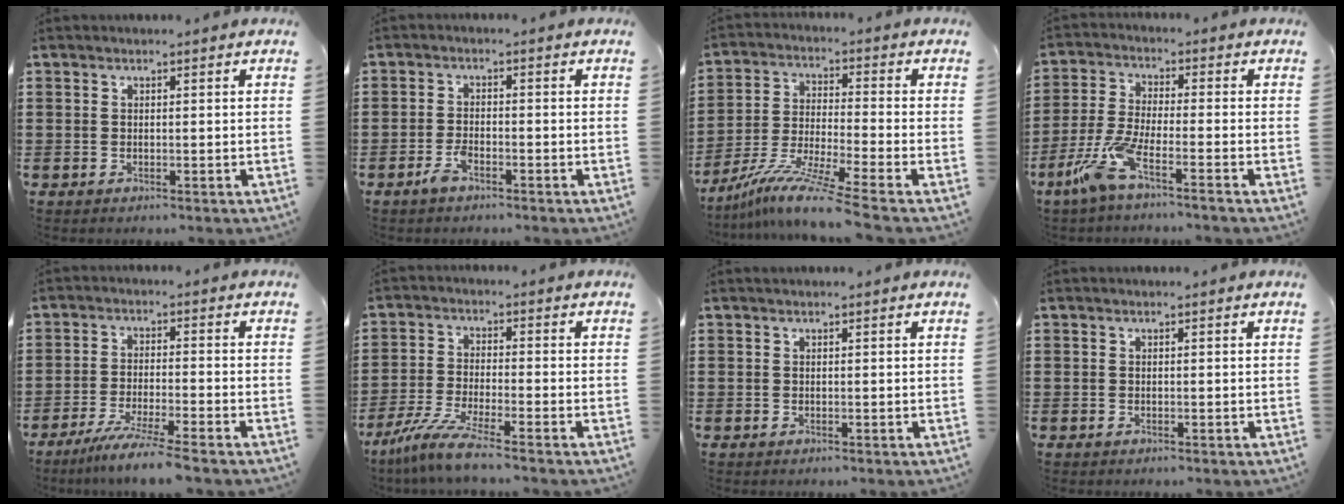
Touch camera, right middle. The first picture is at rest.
{"total": 3.0, "force": [-1.9, 0.8, 2.1], "torque": [-0.050, -0.002, -0.039]}
{"total": 8.9, "force": [-7.2, -0.3, 5.2], "torque": [-0.104, -0.009, -0.144]}
{"total": 7.1, "force": [-4.7, 0.8, 5.2], "torque": [-0.133, -0.017, -0.095]}
{"total": 5.4, "force": [-4.6, -0.6, 2.7], "torque": [-0.055, -0.020, -0.086]}
{"total": 6.5, "force": [-5.3, -0.1, 3.8], "torque": [-0.095, -0.022, -0.107]}
{"total": 0.0}
{"total": 0.0}